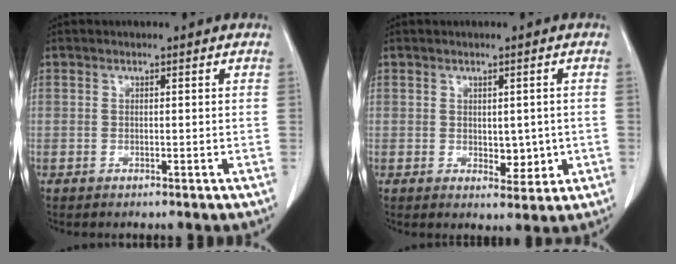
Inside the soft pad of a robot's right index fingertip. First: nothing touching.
{"total": 3.6, "force": [-0.1, 2.0, 3.0], "torque": [-0.032, -0.006, 0.007]}